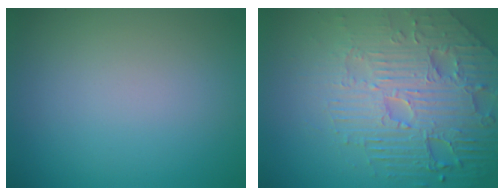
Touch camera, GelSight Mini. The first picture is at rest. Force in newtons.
{"total": 8.3, "press": 6.1, "slide": 5.7}